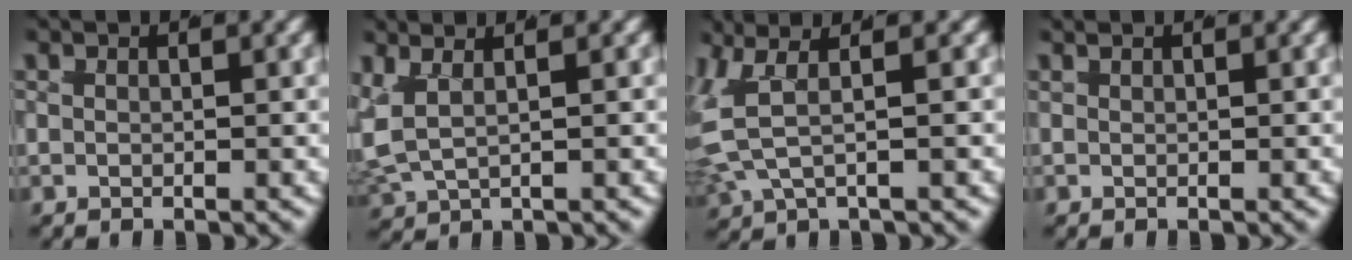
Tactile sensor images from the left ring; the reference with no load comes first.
{"total": 5.9, "force": [0.3, 4.8, 3.5], "torque": [-0.110, -0.010, 0.001]}
{"total": 6.8, "force": [0.7, 4.7, 4.8], "torque": [-0.123, 0.006, -0.002]}
{"total": 0.6, "force": [0.5, 0.3, 0.2], "torque": [-0.003, 0.003, 0.009]}